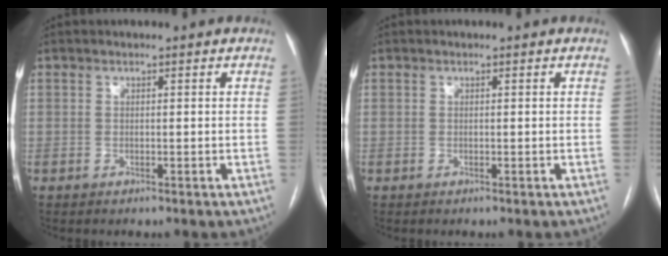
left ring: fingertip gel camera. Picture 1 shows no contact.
{"total": 0.0}